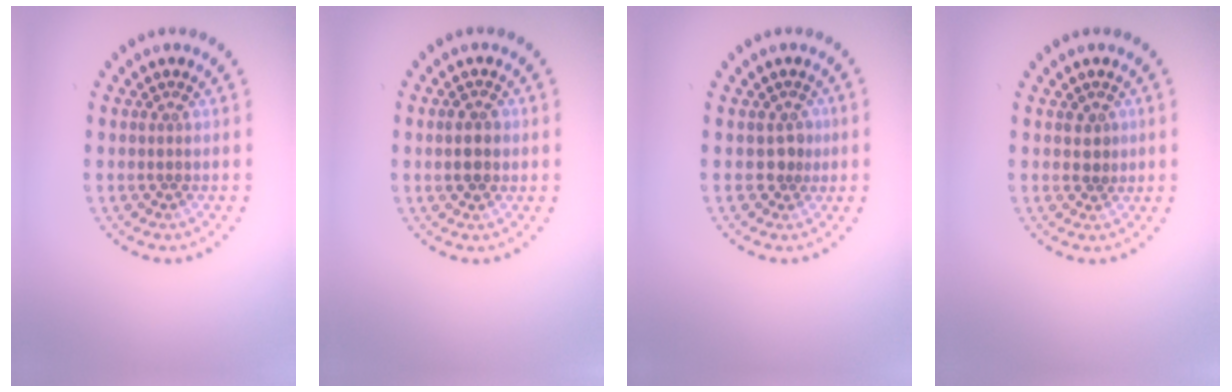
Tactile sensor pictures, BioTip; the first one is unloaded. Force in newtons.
{"total": 2.6, "press": 2.5, "slide": 0.1}
{"total": 1.6, "press": 1.2, "slide": 1.1}
{"total": 1.2, "press": 1.0, "slide": 0.5}